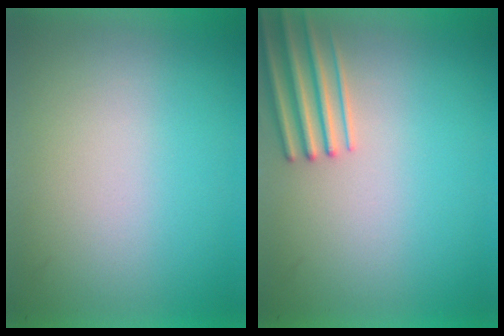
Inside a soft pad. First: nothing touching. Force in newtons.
{"total": 2.0}